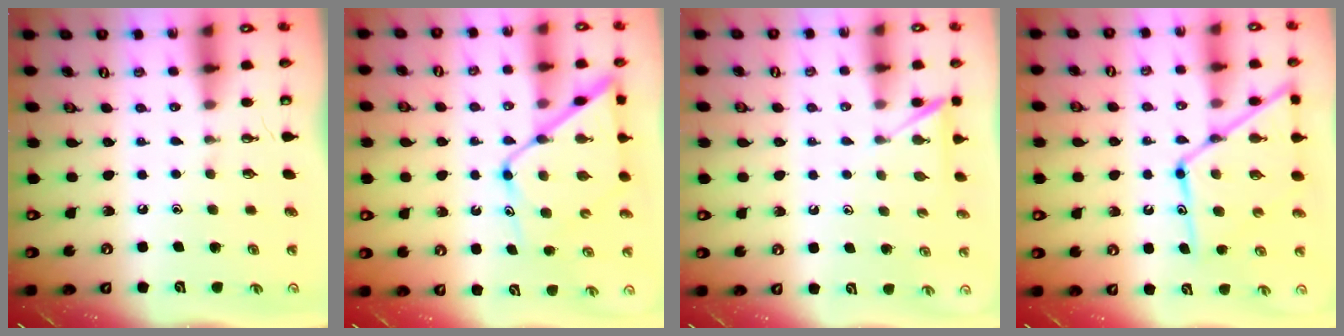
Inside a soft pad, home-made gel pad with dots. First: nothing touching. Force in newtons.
{"total": 13.9, "press": 13.9, "slide": 1.1}
{"total": 5.2, "press": 5.2, "slide": 0.6}
{"total": 16.0, "press": 15.9, "slide": 1.3}